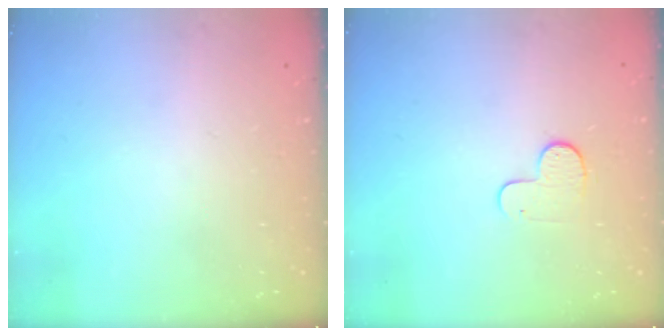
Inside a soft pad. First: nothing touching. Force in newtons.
{"total": 6.6, "press": 6.6, "slide": 0.6}